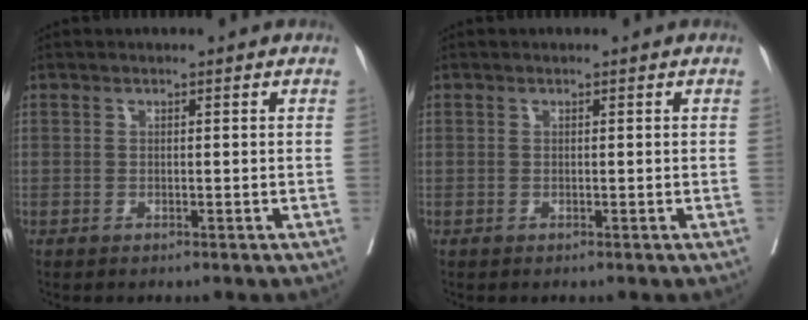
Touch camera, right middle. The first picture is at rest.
{"total": 0.0}